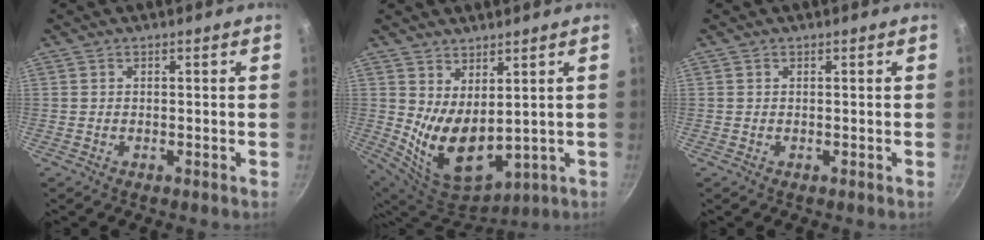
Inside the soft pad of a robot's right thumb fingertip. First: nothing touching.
{"total": 11.8, "force": [2.1, 6.9, 9.3], "torque": [-0.139, -0.045, 0.066]}
{"total": 0.0}